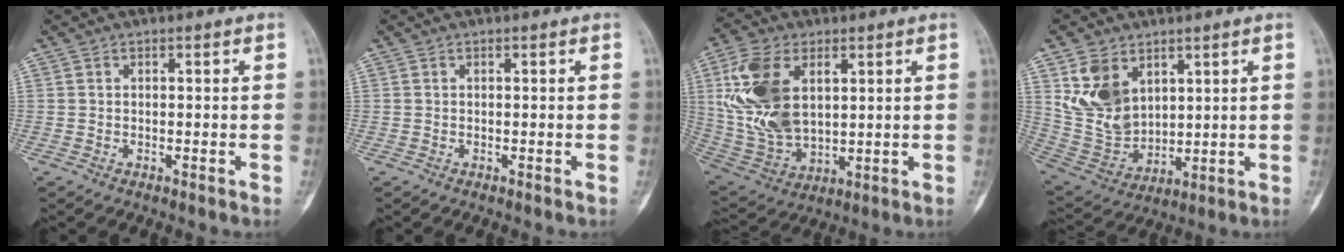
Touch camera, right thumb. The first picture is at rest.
{"total": 0.0}
{"total": 17.3, "force": [4.4, 10.5, 13.0], "torque": [-0.255, -0.014, 0.097]}
{"total": 12.2, "force": [5.4, 8.5, 6.9], "torque": [-0.108, -0.027, 0.130]}